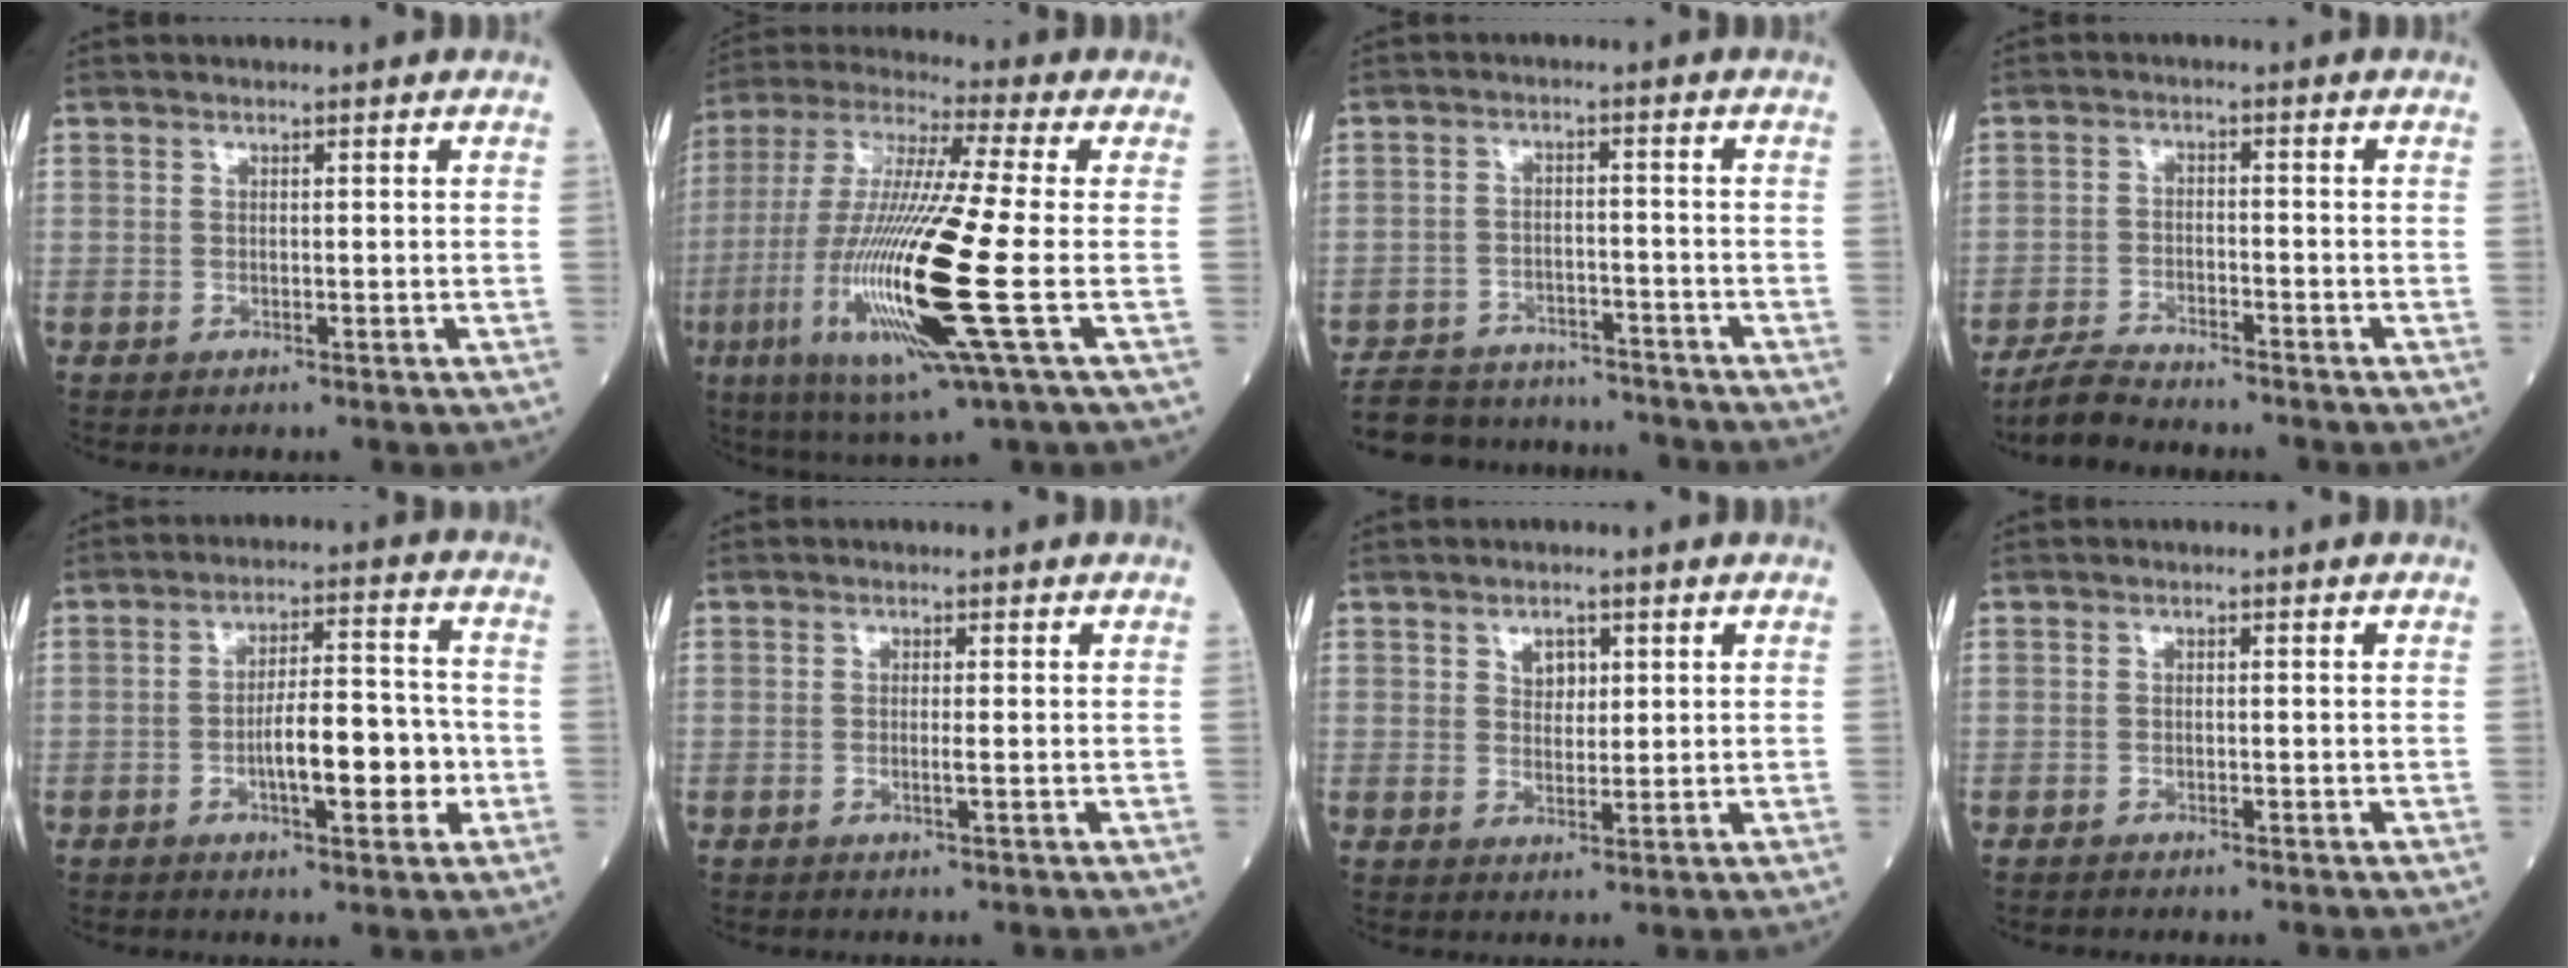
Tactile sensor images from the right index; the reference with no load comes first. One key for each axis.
{"total": 23.2, "fx": -5.3, "fy": 1.6, "fz": 22.6, "tx": -0.502, "ty": -0.038, "tz": -0.102}
{"total": 16.0, "fx": -14.2, "fy": 5.5, "fz": 4.7, "tx": -0.113, "ty": 0.012, "tz": -0.206}
{"total": 6.5, "fx": -6.0, "fy": 1.2, "fz": 2.2, "tx": -0.049, "ty": -0.018, "tz": -0.107}
{"total": 9.7, "fx": -2.6, "fy": 3.1, "fz": 8.8, "tx": -0.151, "ty": 0.022, "tz": -0.038}
{"total": 1.1, "fx": -0.2, "fy": 0.2, "fz": 1.1, "tx": -0.026, "ty": -0.002, "tz": -0.005}
{"total": 3.8, "fx": 1.5, "fy": 2.6, "fz": 2.3, "tx": -0.047, "ty": 0.006, "tz": 0.032}
{"total": 2.0, "fx": -1.6, "fy": 0.9, "fz": 0.8, "tx": -0.023, "ty": -0.005, "tz": -0.019}